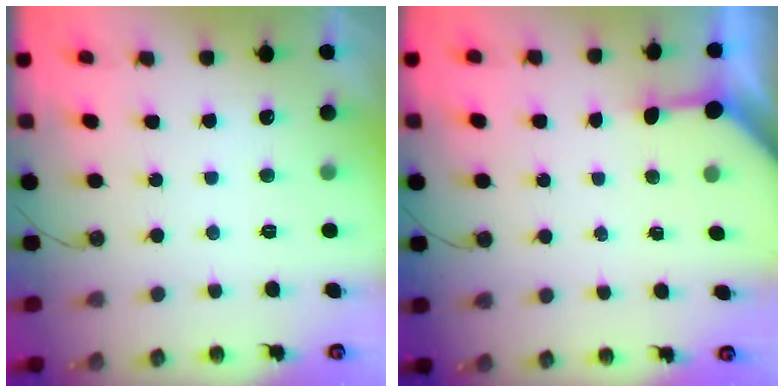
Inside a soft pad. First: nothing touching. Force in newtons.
{"total": 3.3, "press": 3.3, "slide": 0.3}